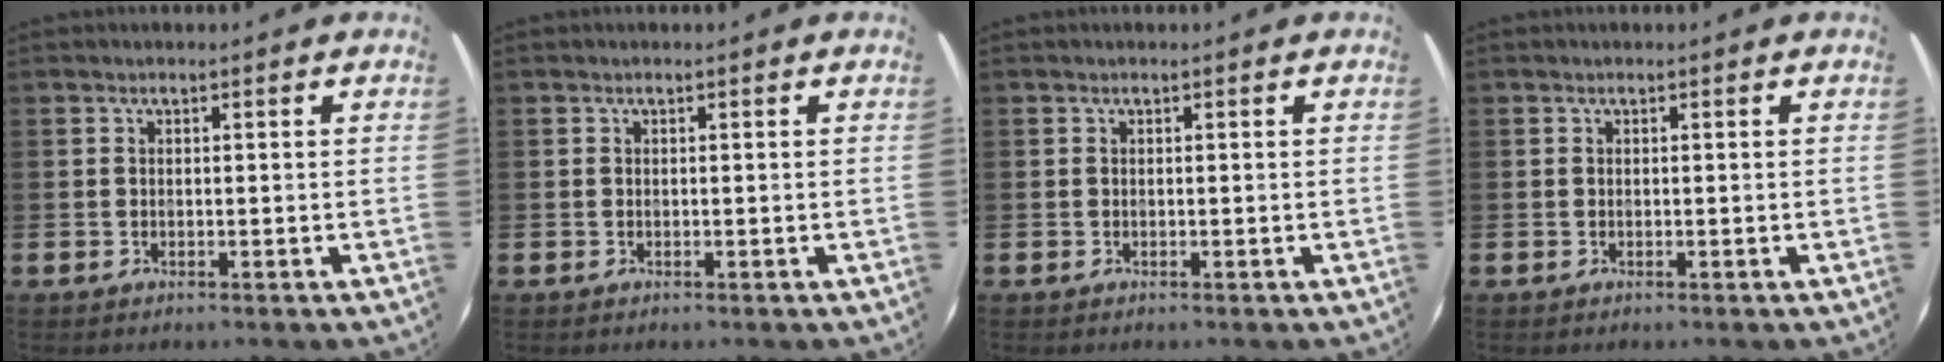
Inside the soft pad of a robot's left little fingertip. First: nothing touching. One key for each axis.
{"total": 0.0}
{"total": 0.0}
{"total": 0.0}